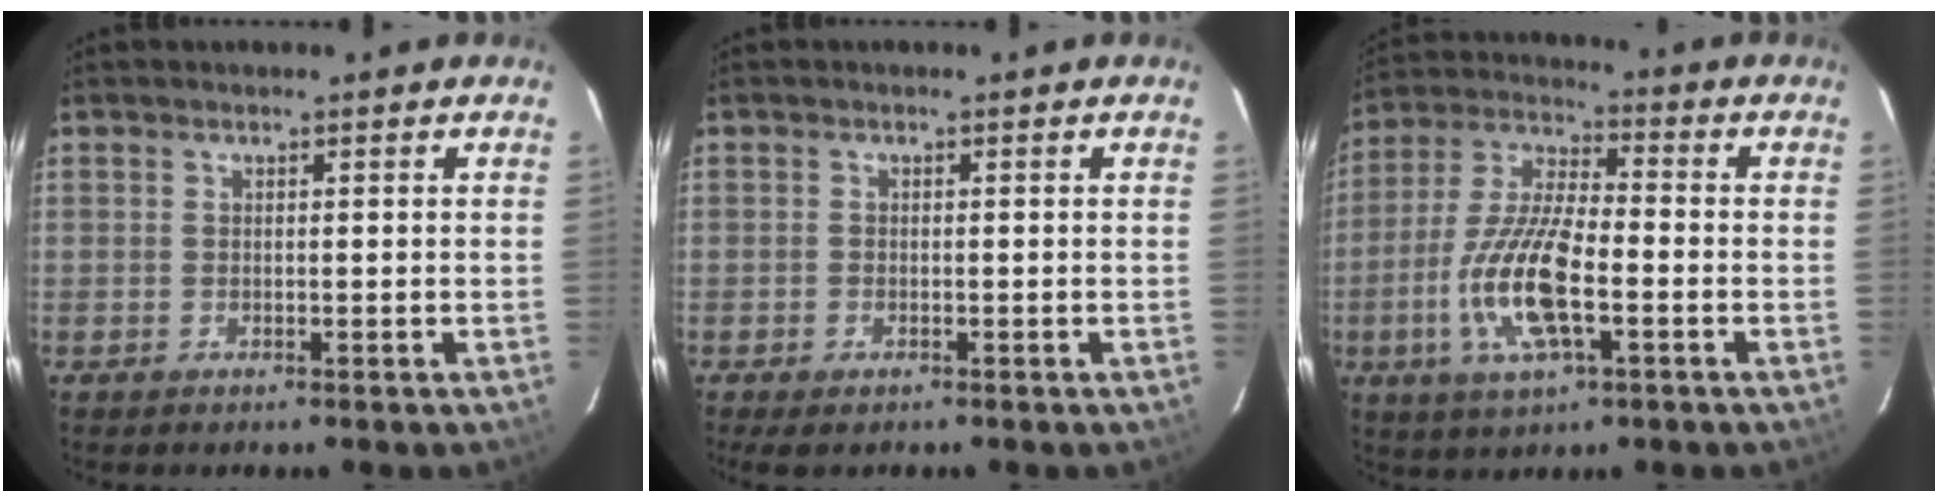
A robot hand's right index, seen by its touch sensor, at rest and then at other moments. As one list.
[{"total": 2.4, "force": [-1.7, 1.0, 1.4], "torque": [-0.031, -0.009, -0.031]}, {"total": 14.6, "force": [-4.4, 4.8, 13.1], "torque": [-0.276, -0.004, -0.088]}]